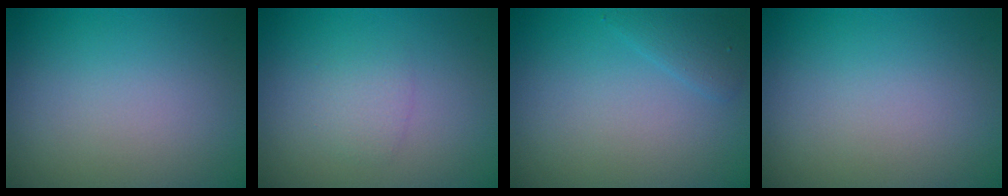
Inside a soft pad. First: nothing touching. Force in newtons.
{"total": 1.4, "press": 1.4, "slide": 0.1}
{"total": 1.4, "press": 1.4, "slide": 0.1}
{"total": 0.0}